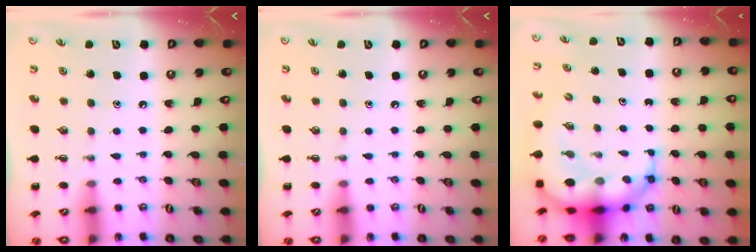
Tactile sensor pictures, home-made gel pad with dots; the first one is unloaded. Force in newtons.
{"total": 0.0}
{"total": 12.0, "press": 11.5, "slide": 3.5}